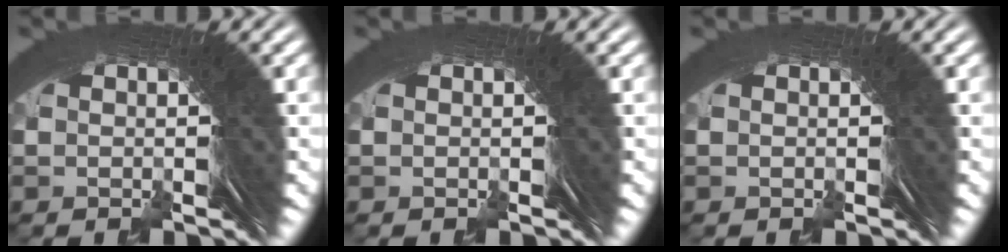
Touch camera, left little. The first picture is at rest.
{"total": 0.0}
{"total": 0.0}